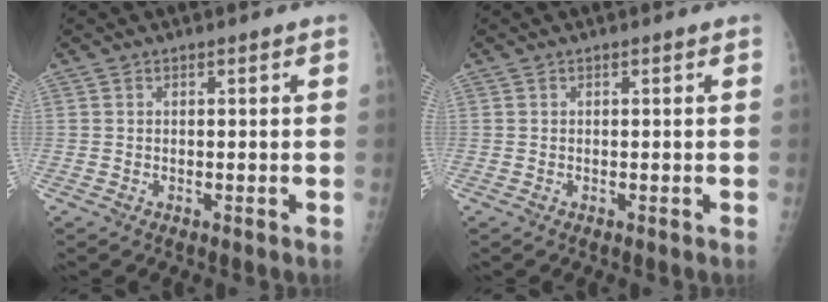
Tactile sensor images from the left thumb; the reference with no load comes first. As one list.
[{"total": 0.0}]